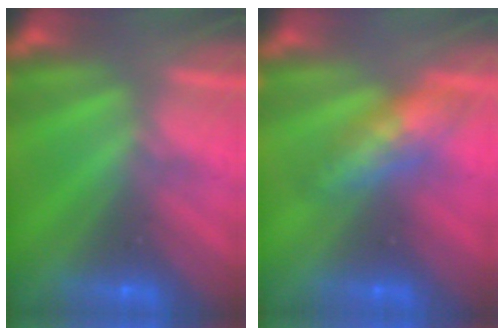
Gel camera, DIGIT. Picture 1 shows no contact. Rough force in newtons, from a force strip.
{"total": 4.8}